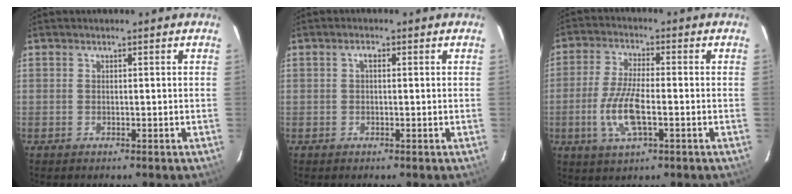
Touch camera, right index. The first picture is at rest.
{"total": 1.6, "force": [0.4, 0.8, 1.3], "torque": [-0.024, 0.008, 0.005]}
{"total": 9.2, "force": [-2.5, 2.8, 8.4], "torque": [-0.176, -0.003, -0.050]}